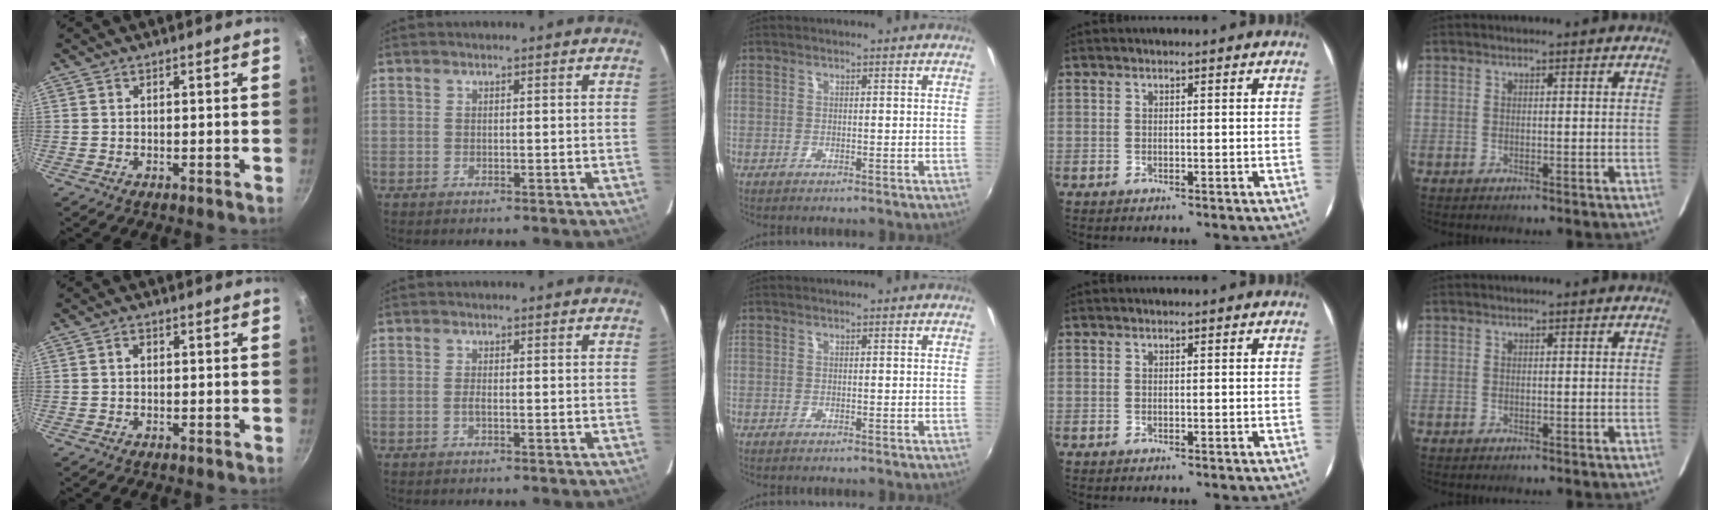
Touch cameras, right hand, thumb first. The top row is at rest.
{"thumb": {"total": 1.1, "force": [0.2, 0.9, 0.6], "torque": [-0.008, 0.004, 0.002]}, "index": {"total": 0.9, "force": [-0.4, 0.1, 0.8], "torque": [-0.018, -0.001, -0.007]}}